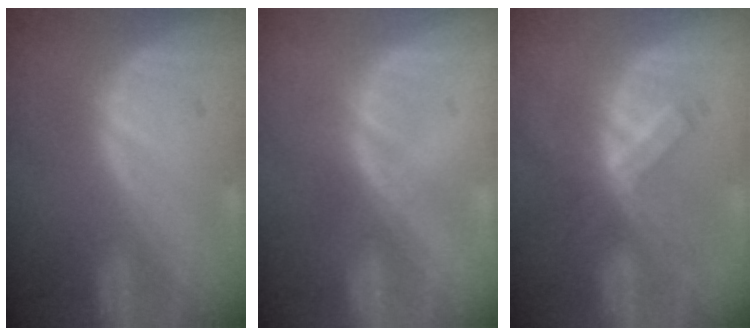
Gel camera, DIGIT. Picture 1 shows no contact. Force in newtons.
{"total": 0.7, "press": 0.5, "slide": 0.4}
{"total": 6.0, "press": 5.7, "slide": 1.9}